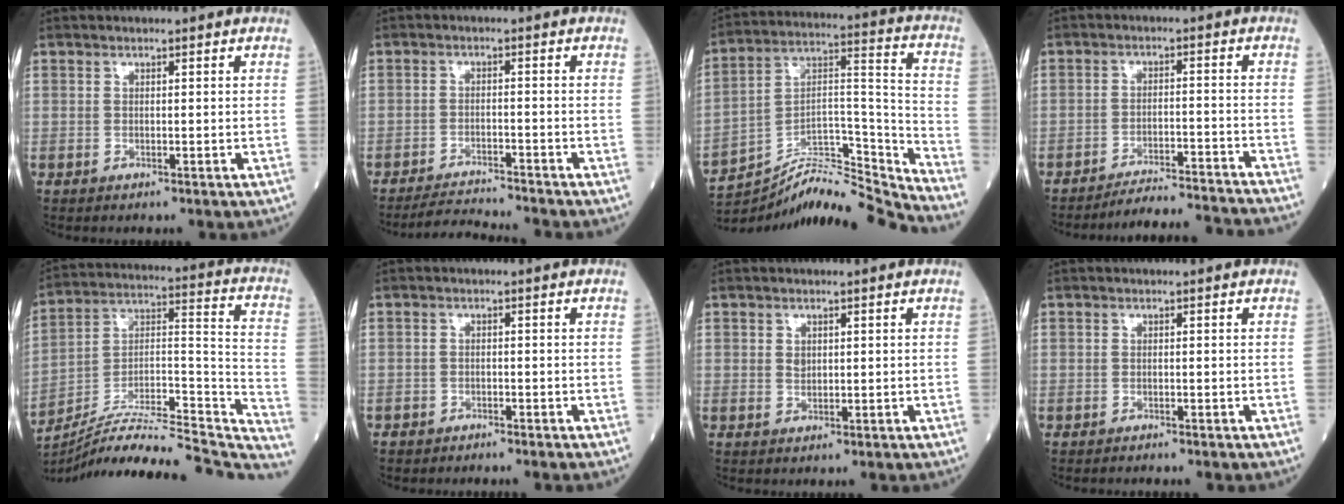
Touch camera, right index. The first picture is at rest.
{"total": 5.3, "force": [-5.2, -1.1, 0.4], "torque": [-0.008, -0.014, -0.090]}
{"total": 17.0, "force": [-16.6, -0.3, 3.6], "torque": [-0.046, 0.064, -0.275]}
{"total": 12.5, "force": [-12.2, -1.2, 2.3], "torque": [-0.017, -0.005, -0.172]}
{"total": 29.2, "force": [-26.3, 3.0, 12.3], "torque": [-0.139, 0.014, -0.391]}
{"total": 1.7, "force": [-1.6, 0.7, 0.3], "torque": [-0.010, 0.000, -0.025]}
{"total": 1.1, "force": [0.4, 0.8, 0.7], "torque": [-0.009, -0.003, 0.008]}
{"total": 0.8, "force": [-0.8, 0.0, 0.2], "torque": [-0.006, 0.000, -0.011]}